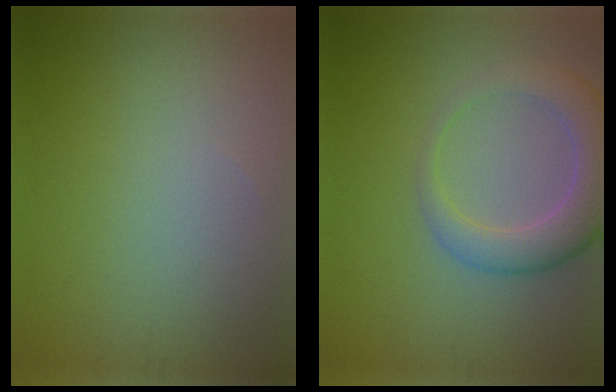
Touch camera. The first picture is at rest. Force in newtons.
{"total": 5.1, "press": 5.1, "slide": 0.5}